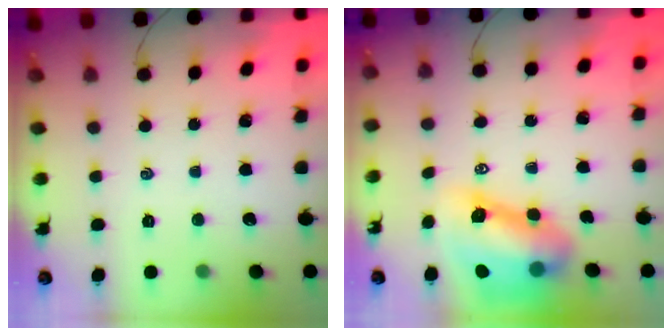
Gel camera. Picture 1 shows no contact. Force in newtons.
{"total": 12.8, "press": 12.2, "slide": 3.7}